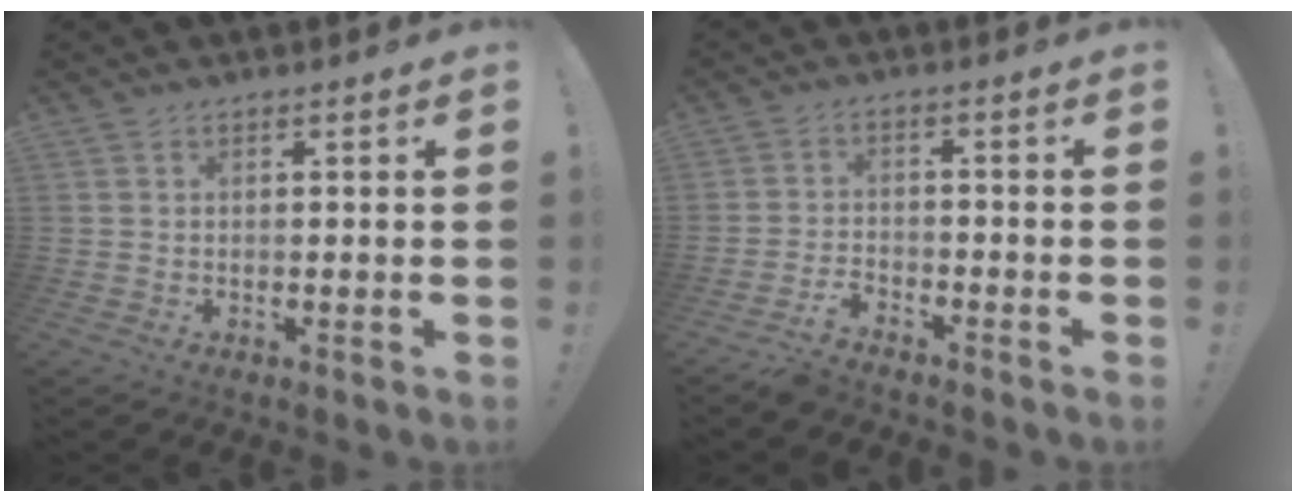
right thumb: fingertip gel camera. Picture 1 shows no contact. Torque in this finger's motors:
{"motor_torque": [0.43, 0.45, 0.27, -0.93, 0.00]}